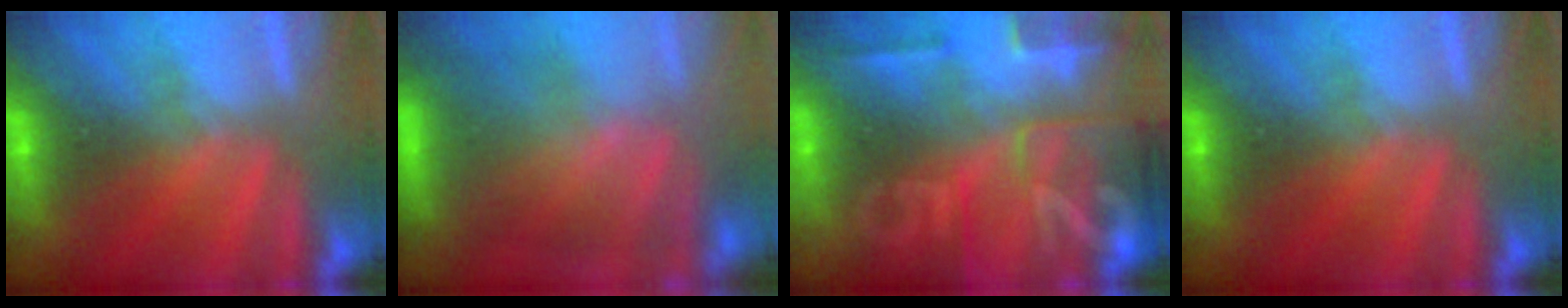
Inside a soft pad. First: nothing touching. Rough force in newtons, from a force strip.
{"total": 9.1}
{"total": 9.0}
{"total": 0.0}